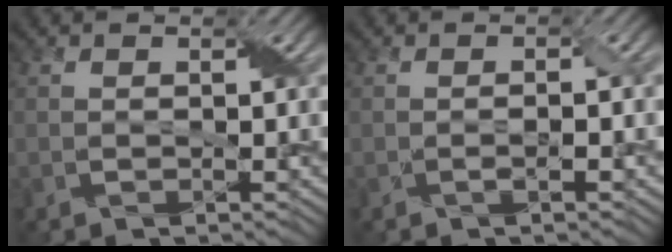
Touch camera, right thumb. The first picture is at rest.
{"total": 1.4, "force": [-0.5, 0.2, 1.3], "torque": [-0.026, 0.002, -0.008]}